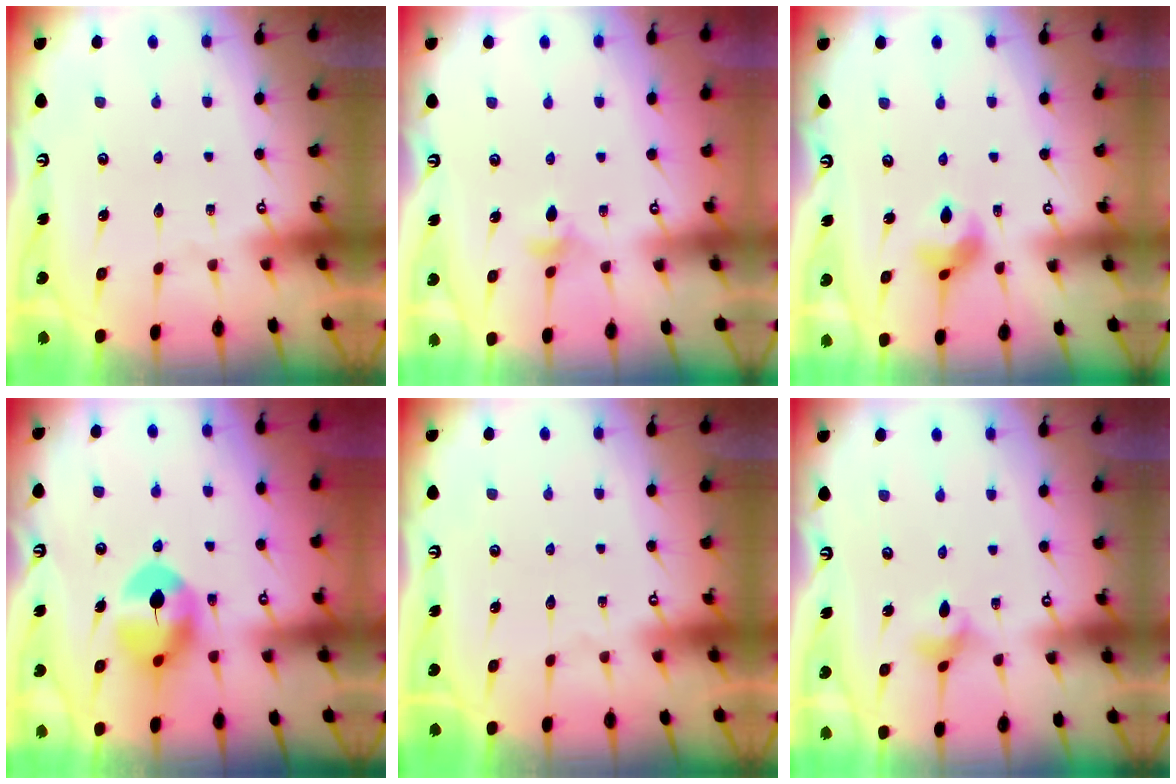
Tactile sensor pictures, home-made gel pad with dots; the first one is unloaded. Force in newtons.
{"total": 3.8, "press": 3.7, "slide": 0.8}
{"total": 6.9, "press": 6.9, "slide": 0.8}
{"total": 8.3, "press": 8.3, "slide": 0.4}
{"total": 0.0}
{"total": 2.9, "press": 2.9, "slide": 0.5}